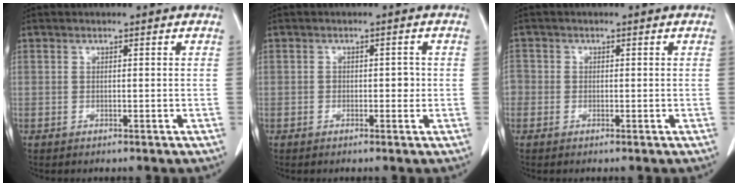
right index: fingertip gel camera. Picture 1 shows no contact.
{"total": 1.7, "force": [-0.1, 1.1, 1.3], "torque": [-0.009, 0.006, 0.000]}
{"total": 2.1, "force": [-0.5, 2.0, 0.4], "torque": [-0.002, 0.007, -0.015]}